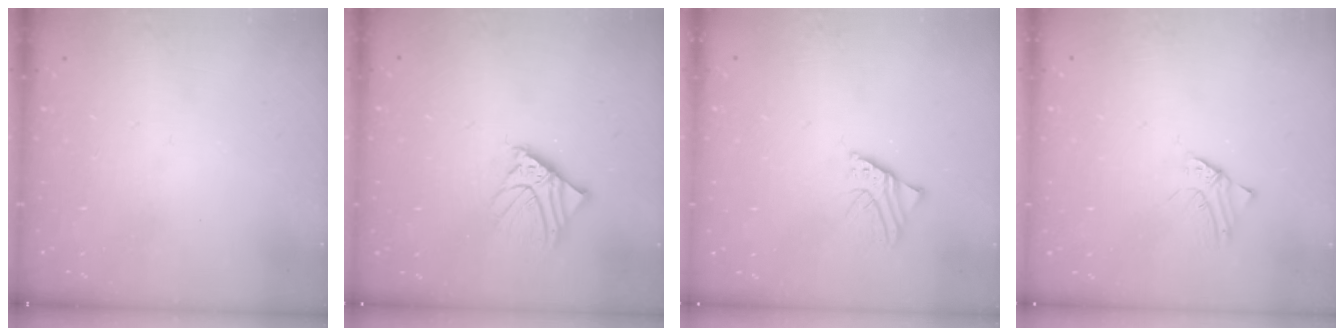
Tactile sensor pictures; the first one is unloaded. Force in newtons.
{"total": 7.0, "press": 6.9, "slide": 1.0}
{"total": 2.5, "press": 2.5, "slide": 0.3}
{"total": 1.2, "press": 1.2, "slide": 0.1}